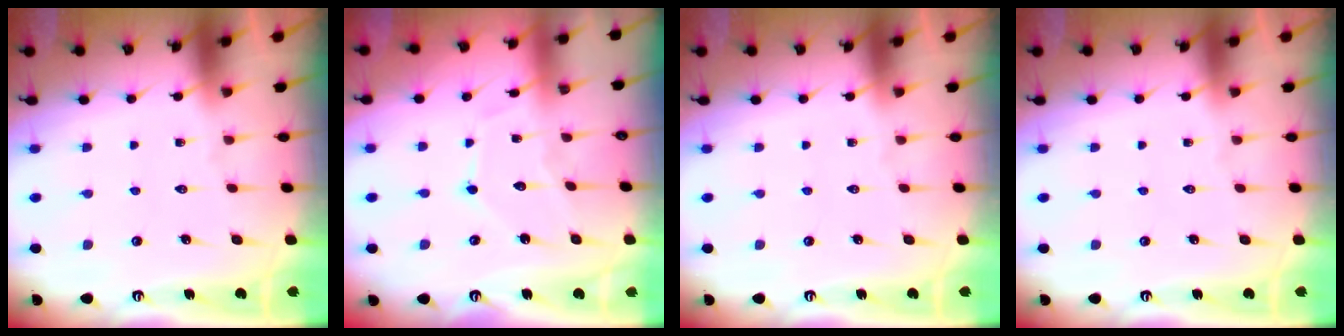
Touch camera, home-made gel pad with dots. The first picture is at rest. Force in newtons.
{"total": 9.2, "press": 9.2, "slide": 0.4}
{"total": 0.0}
{"total": 0.0}